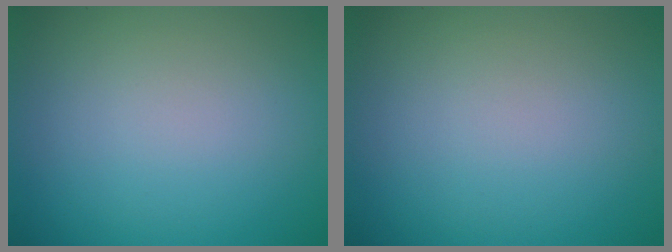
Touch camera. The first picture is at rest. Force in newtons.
{"total": 0.0}